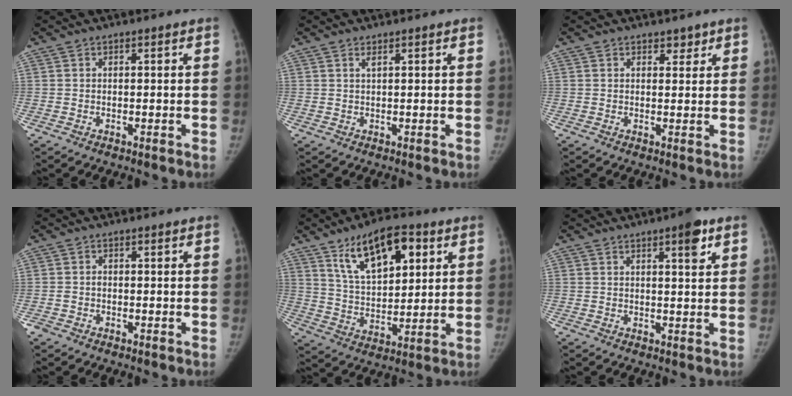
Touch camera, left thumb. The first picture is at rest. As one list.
[{"total": 0.5, "force": [0.4, -0.1, 0.3], "torque": [-0.007, -0.002, 0.010]}, {"total": 2.0, "force": [1.5, 1.2, 0.6], "torque": [0.012, -0.008, 0.016]}, {"total": 1.3, "force": [-0.6, 1.1, 0.3], "torque": [0.001, 0.005, -0.013]}, {"total": 14.9, "force": [7.2, 7.2, 10.9], "torque": [-0.143, -0.026, 0.128]}, {"total": 4.6, "force": [2.4, 1.1, 3.7], "torque": [-0.046, -0.010, 0.031]}]